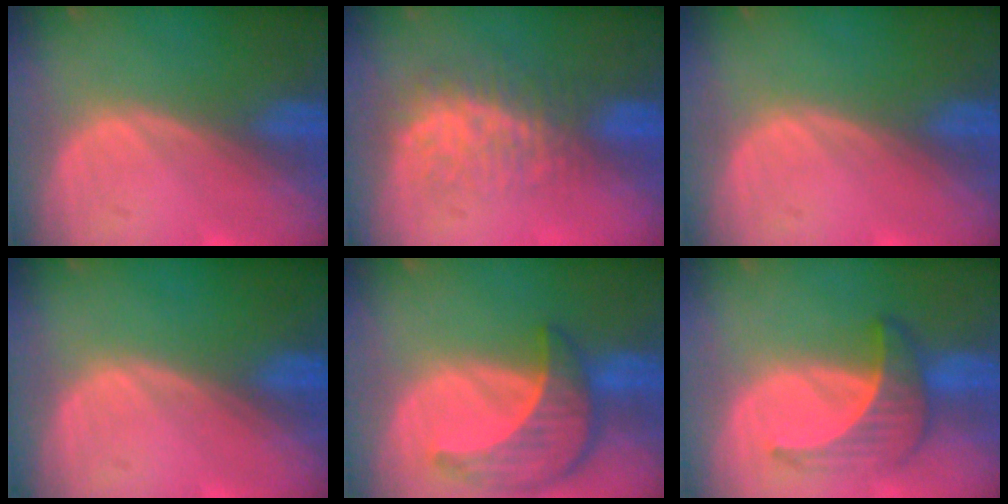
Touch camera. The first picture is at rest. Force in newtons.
{"total": 8.2, "press": 7.2, "slide": 3.9}
{"total": 0.0}
{"total": 0.0}
{"total": 8.7, "press": 7.9, "slide": 3.7}
{"total": 6.2, "press": 6.0, "slide": 1.8}